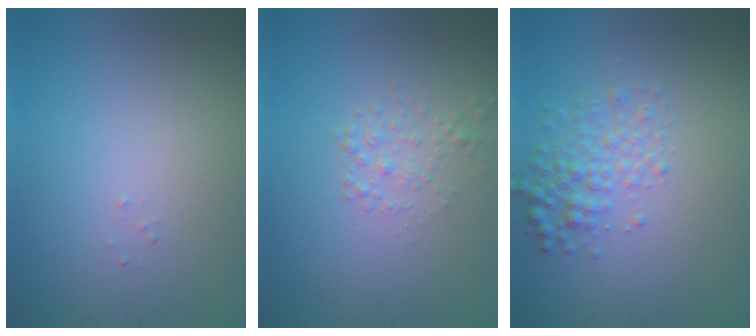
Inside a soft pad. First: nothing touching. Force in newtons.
{"total": 1.4, "press": 1.4, "slide": 0.1}
{"total": 2.8, "press": 2.8, "slide": 0.1}